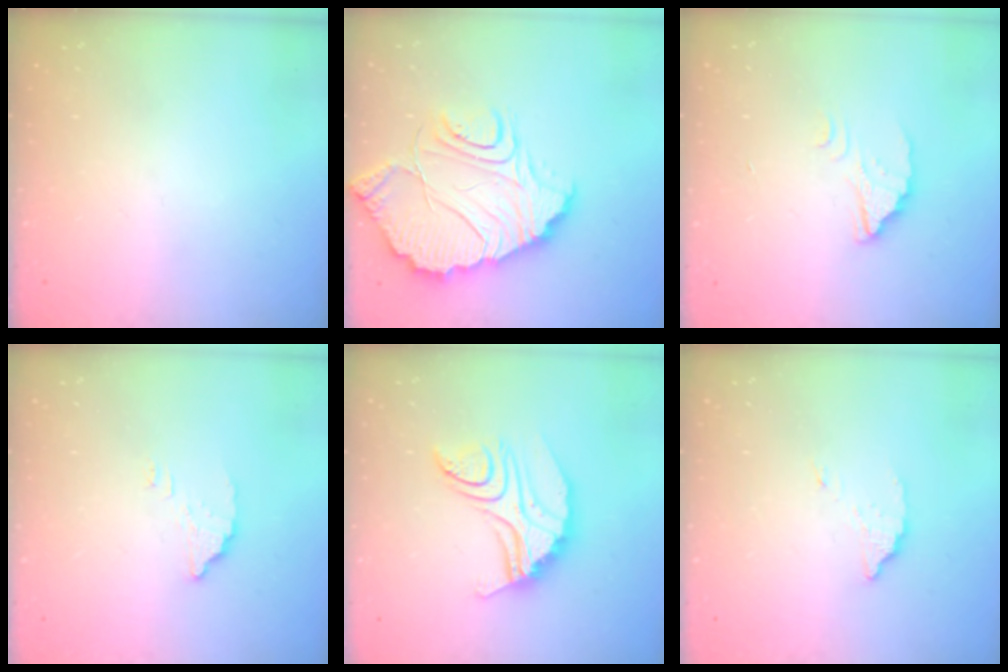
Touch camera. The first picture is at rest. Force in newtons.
{"total": 14.7, "press": 14.7, "slide": 1.3}
{"total": 2.7, "press": 2.7, "slide": 0.1}
{"total": 3.1, "press": 3.0, "slide": 0.4}
{"total": 12.3, "press": 12.2, "slide": 1.0}
{"total": 2.8, "press": 2.8, "slide": 0.2}